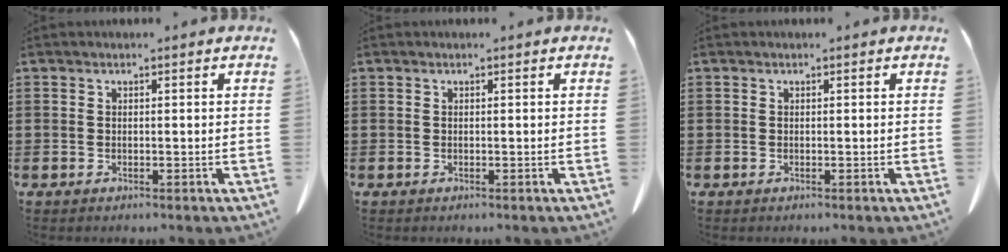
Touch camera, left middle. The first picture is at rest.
{"total": 0.0}
{"total": 0.0}